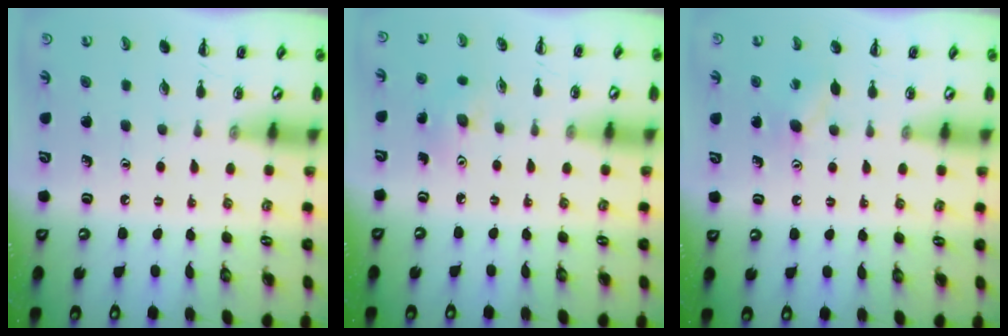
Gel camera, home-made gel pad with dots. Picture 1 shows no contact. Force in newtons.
{"total": 3.7, "press": 3.6, "slide": 0.9}
{"total": 6.3, "press": 6.2, "slide": 1.3}